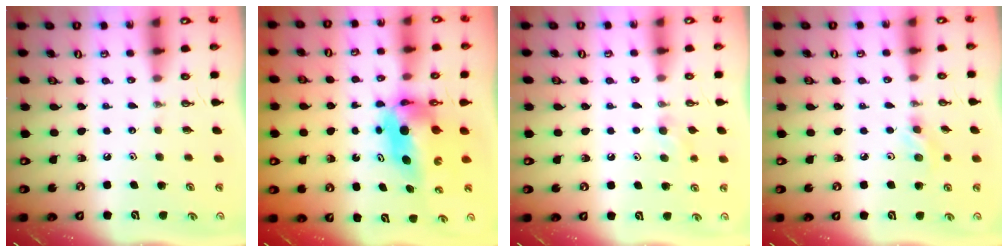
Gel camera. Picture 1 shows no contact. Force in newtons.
{"total": 6.5, "press": 6.5, "slide": 0.4}
{"total": 5.1, "press": 5.1, "slide": 0.7}
{"total": 6.4, "press": 6.3, "slide": 0.8}